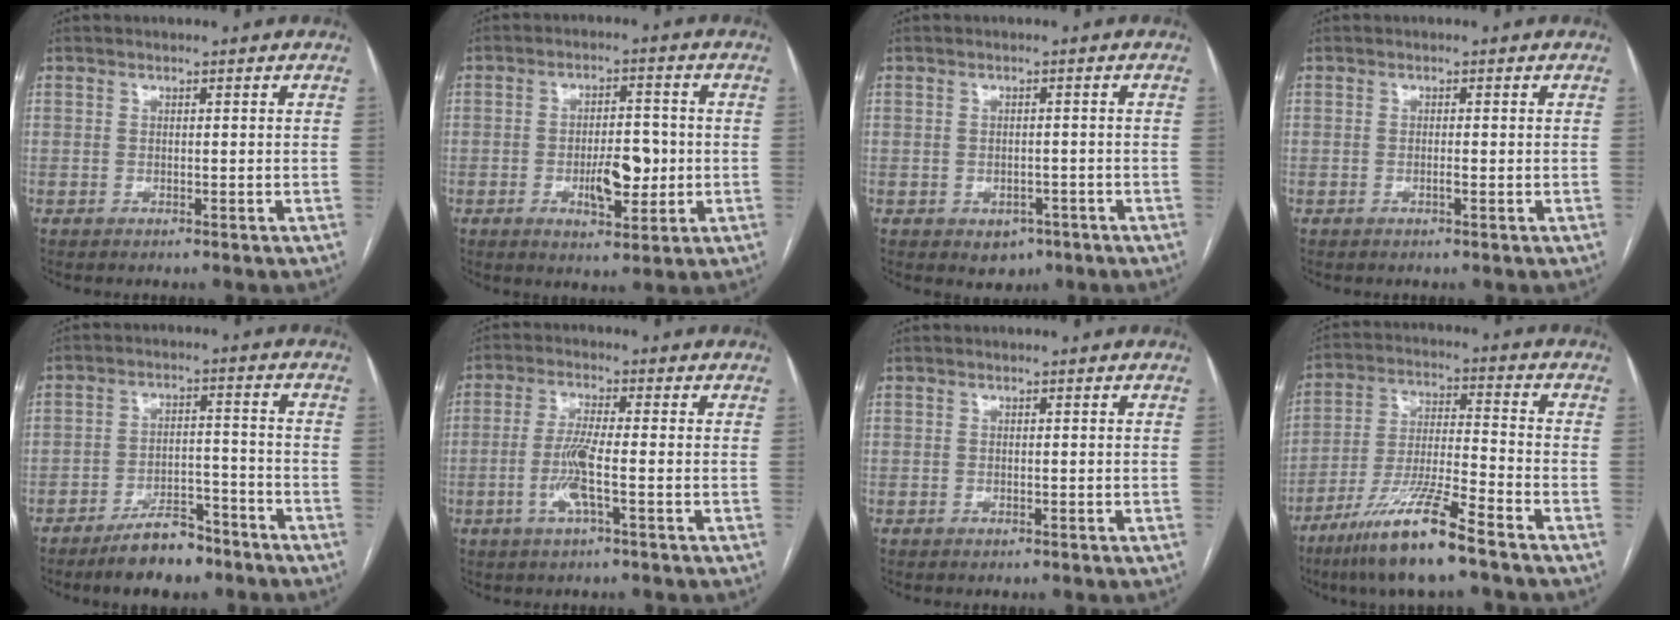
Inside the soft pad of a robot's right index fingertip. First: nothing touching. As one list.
[{"total": 7.5, "force": [-1.4, 2.9, 6.8], "torque": [-0.109, 0.003, -0.017]}, {"total": 3.2, "force": [-1.7, 2.3, 1.4], "torque": [-0.008, 0.002, -0.013]}, {"total": 0.9, "force": [-0.3, 0.1, 0.8], "torque": [-0.016, 0.000, -0.006]}, {"total": 7.1, "force": [-5.5, 3.0, 3.3], "torque": [-0.050, 0.009, -0.090]}, {"total": 5.9, "force": [-1.7, 0.2, 5.6], "torque": [-0.118, -0.005, -0.036]}, {"total": 0.0}, {"total": 13.3, "force": [-9.0, 0.3, 9.7], "torque": [-0.191, -0.031, -0.170]}]